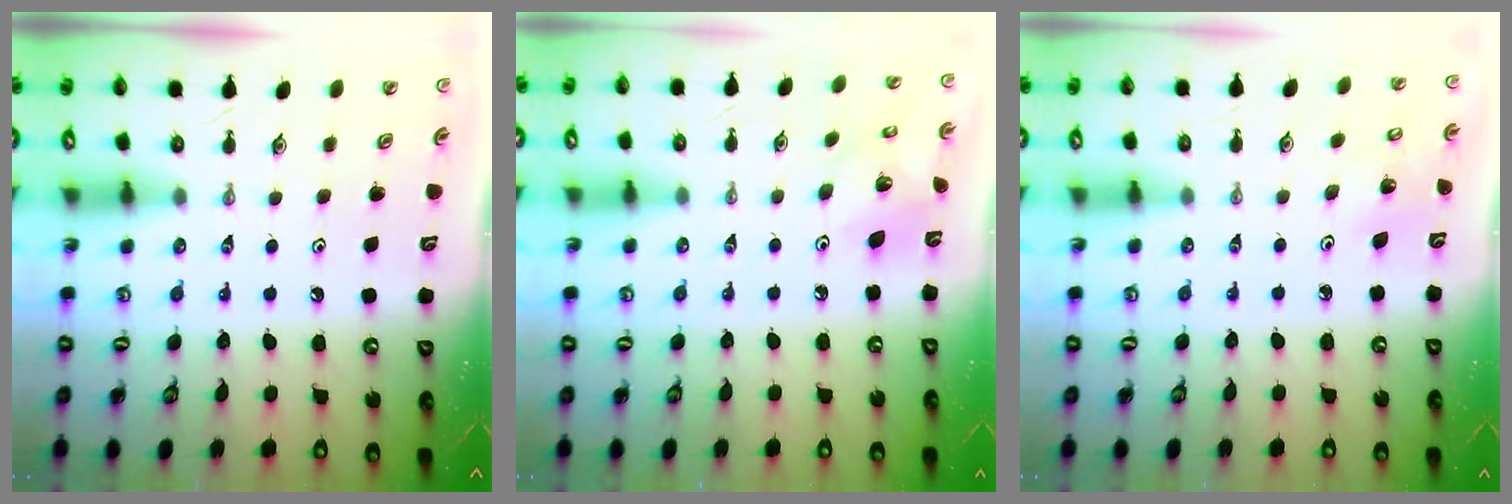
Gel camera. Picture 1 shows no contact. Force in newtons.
{"total": 7.5, "press": 7.5, "slide": 0.1}
{"total": 2.0, "press": 2.0, "slide": 0.2}